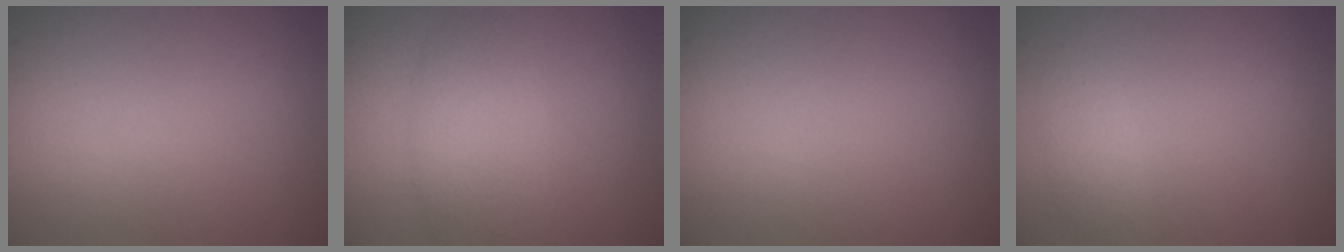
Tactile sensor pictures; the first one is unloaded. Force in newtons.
{"total": 4.0, "press": 4.0, "slide": 0.1}
{"total": 0.0}
{"total": 1.3, "press": 1.3, "slide": 0.1}